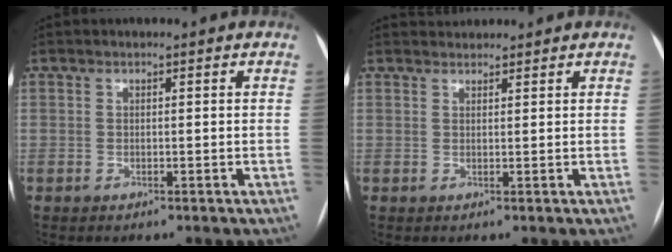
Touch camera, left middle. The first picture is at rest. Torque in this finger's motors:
{"motor_torque": [0.02, -0.07, -0.03, -0.01]}